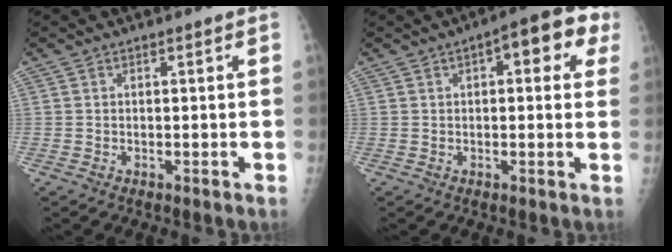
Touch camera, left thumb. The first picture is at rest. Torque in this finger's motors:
{"motor_torque": [-0.31, 0.19, -0.23, -0.20, 0.12]}